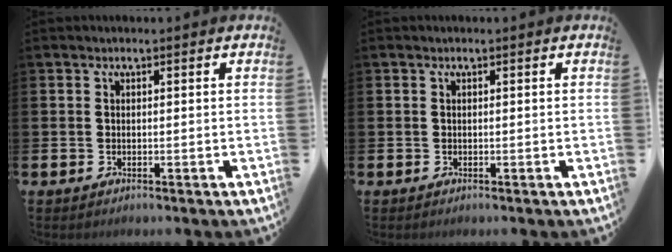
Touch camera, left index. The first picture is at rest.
{"total": 0.0}